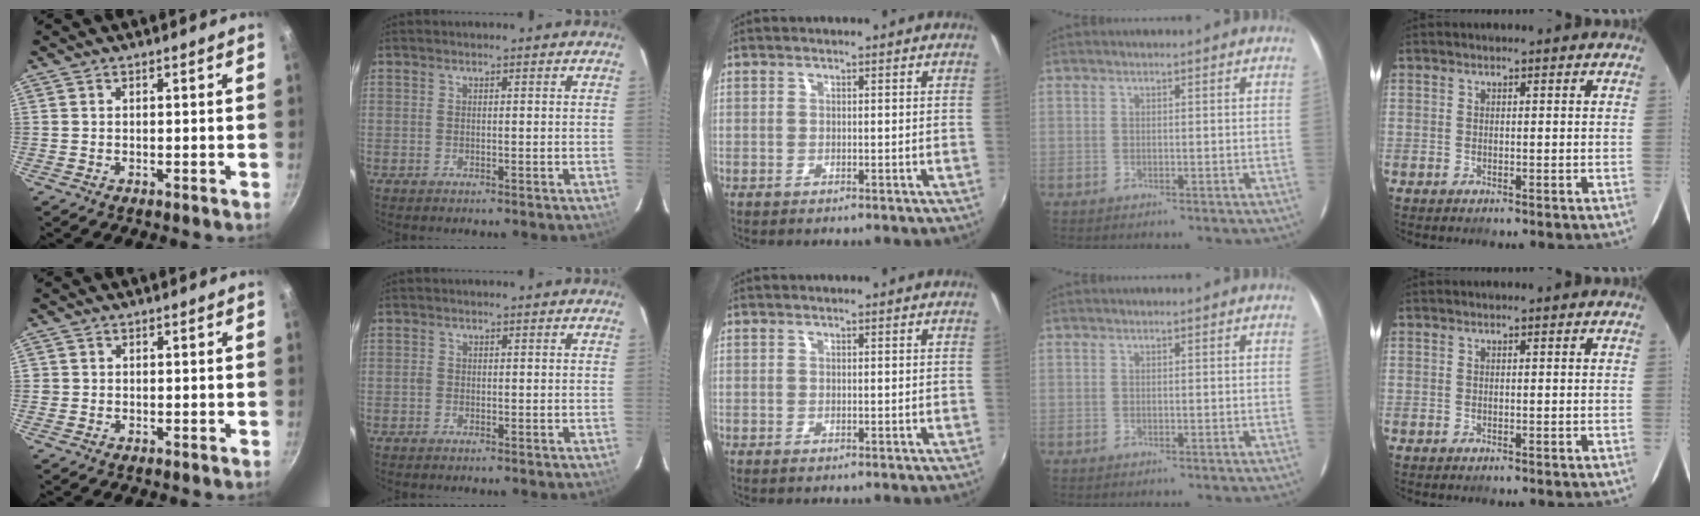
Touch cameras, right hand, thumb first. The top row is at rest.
{"thumb": {"total": 0.8, "force": [-0.1, 0.7, 0.0], "torque": [-0.003, 0.000, -0.001]}, "index": {"total": 0.7, "force": [-0.2, 0.7, 0.2], "torque": [-0.002, 0.001, -0.006]}}